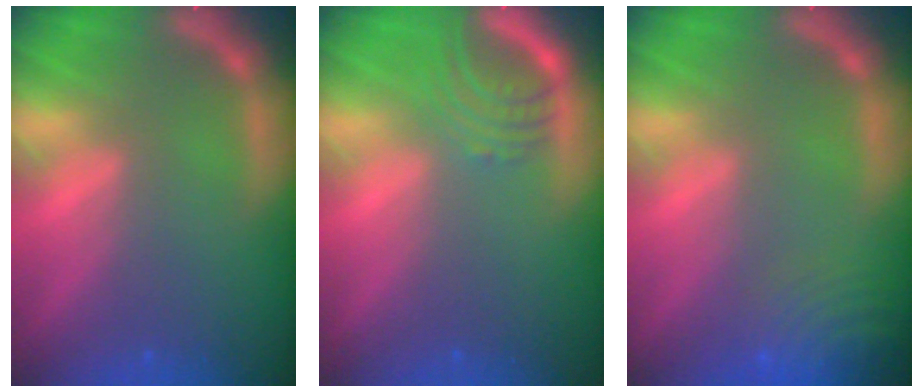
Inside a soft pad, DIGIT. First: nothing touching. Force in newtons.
{"total": 3.9}
{"total": 10.0}